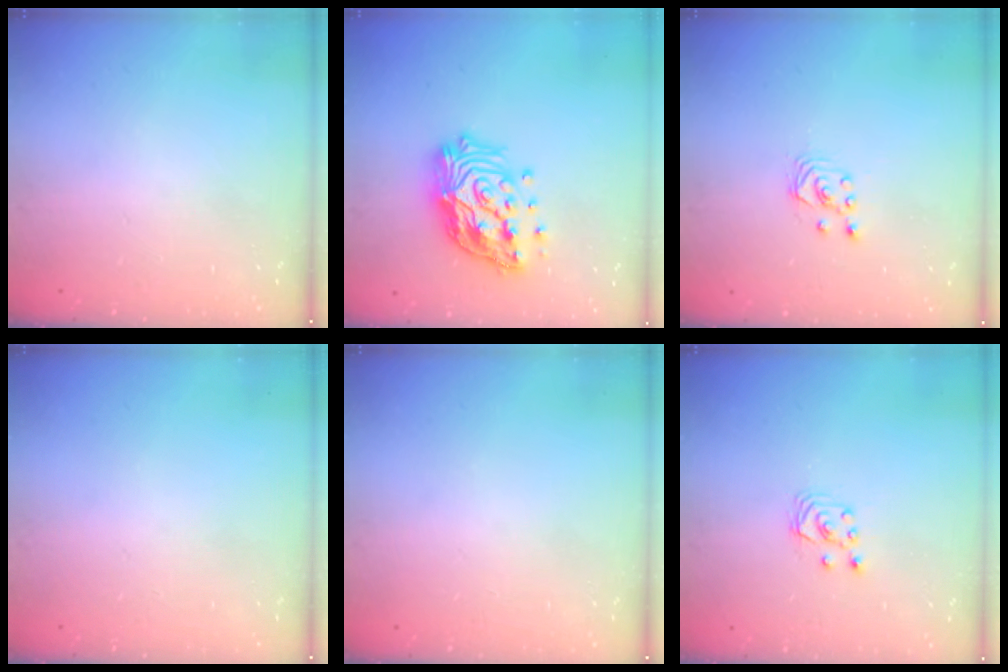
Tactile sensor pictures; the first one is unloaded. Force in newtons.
{"total": 19.2, "press": 19.1, "slide": 1.9}
{"total": 2.1, "press": 2.1, "slide": 0.3}
{"total": 0.0}
{"total": 0.0}
{"total": 2.6, "press": 2.6, "slide": 0.3}